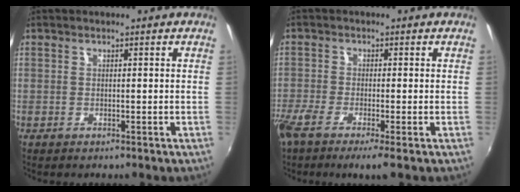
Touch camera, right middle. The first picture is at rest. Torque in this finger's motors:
{"motor_torque": [1.07, -1.06, 0.25, 0.21]}